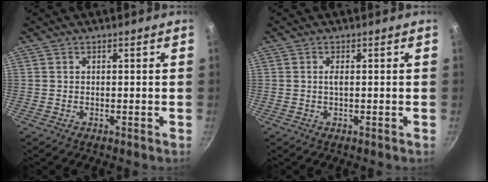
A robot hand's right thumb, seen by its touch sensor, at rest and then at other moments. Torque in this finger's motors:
{"motor_torque": [0.17, 0.42, 0.58, 0.16, 0.01]}